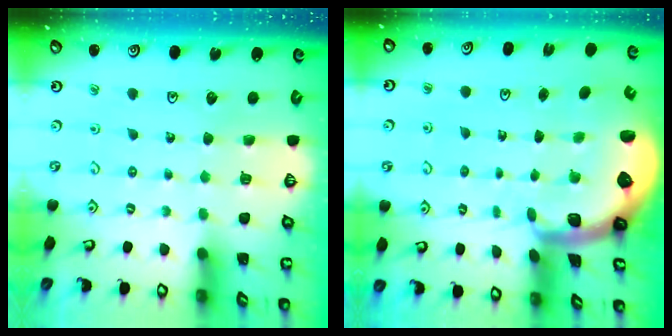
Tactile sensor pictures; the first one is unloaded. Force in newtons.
{"total": 3.6, "press": 3.5, "slide": 0.9}